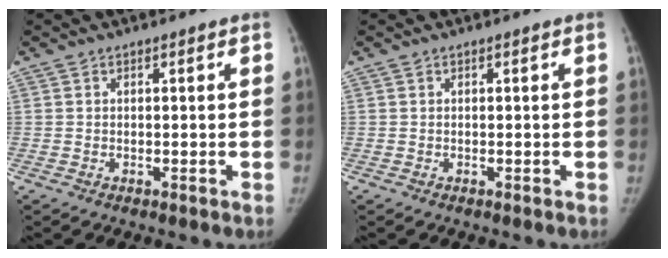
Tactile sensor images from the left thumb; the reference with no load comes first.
{"total": 0.0}